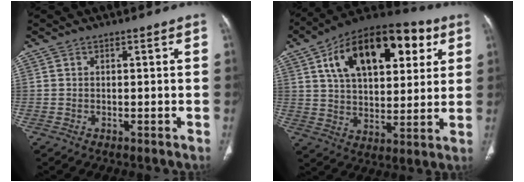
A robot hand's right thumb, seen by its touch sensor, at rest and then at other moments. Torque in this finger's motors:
{"motor_torque": [-0.49, 3.58, 0.32, 0.26, 0.31]}